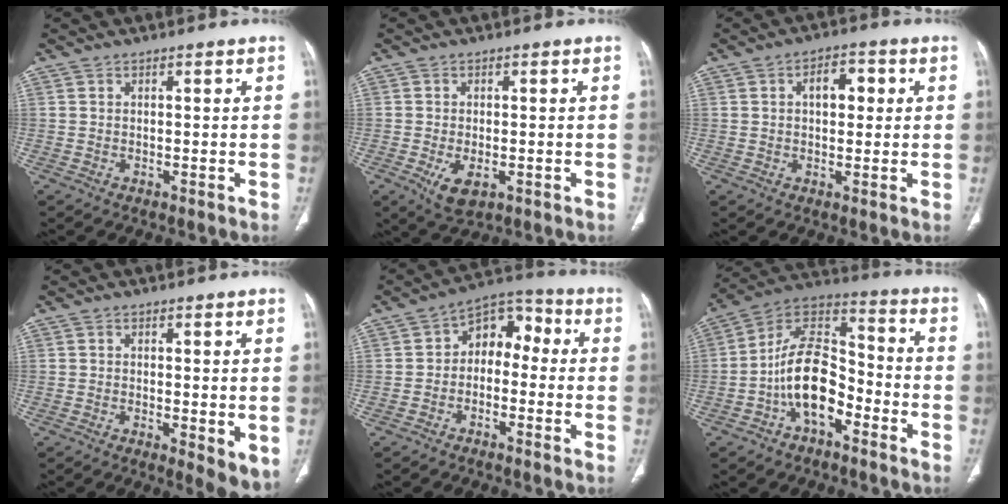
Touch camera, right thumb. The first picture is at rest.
{"total": 5.3, "force": [-1.7, 2.8, 4.1], "torque": [-0.073, -0.005, -0.020]}
{"total": 5.9, "force": [1.2, 3.5, 4.5], "torque": [-0.051, 0.011, 0.014]}
{"total": 5.7, "force": [-0.8, 1.9, 5.3], "torque": [-0.073, -0.018, -0.010]}
{"total": 8.3, "force": [-0.8, 6.0, 5.7], "torque": [-0.050, 0.043, -0.033]}
{"total": 14.5, "force": [-5.3, 8.3, 10.7], "torque": [-0.171, 0.066, -0.102]}